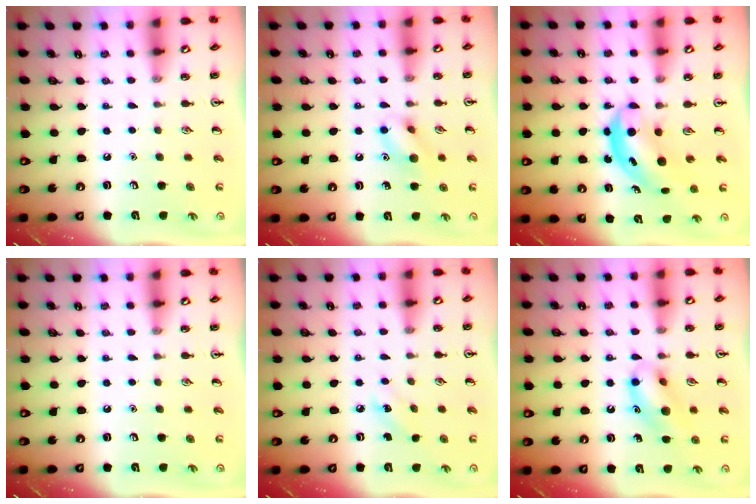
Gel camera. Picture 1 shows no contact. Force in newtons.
{"total": 9.6, "press": 9.6, "slide": 0.7}
{"total": 5.1, "press": 5.1, "slide": 0.6}
{"total": 0.0}
{"total": 5.0, "press": 4.8, "slide": 1.3}
{"total": 12.2, "press": 11.9, "slide": 2.4}